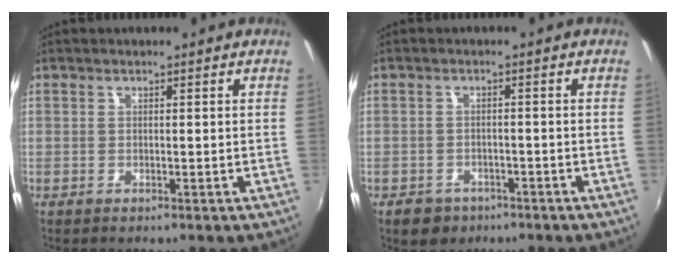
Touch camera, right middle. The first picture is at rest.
{"total": 4.5, "force": [-2.9, 3.1, 1.4], "torque": [-0.041, -0.002, -0.039]}